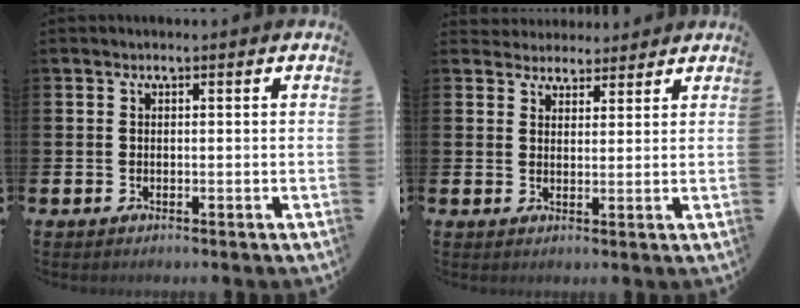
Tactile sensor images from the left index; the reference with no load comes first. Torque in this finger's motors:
{"motor_torque": [1.01, -1.13, 0.27, 0.00]}